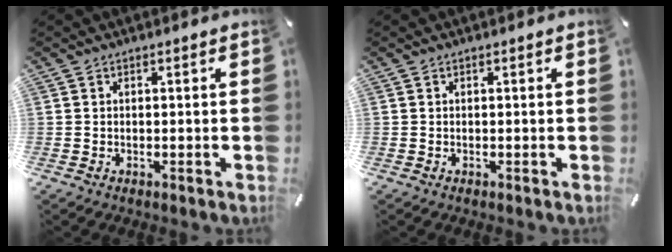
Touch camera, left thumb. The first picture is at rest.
{"total": 0.0}